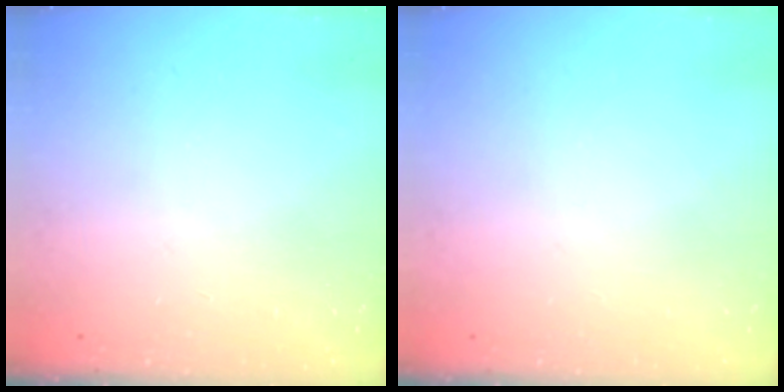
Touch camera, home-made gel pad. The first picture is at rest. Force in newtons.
{"total": 0.0}